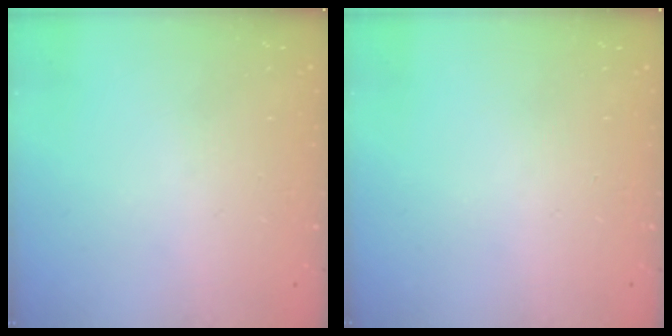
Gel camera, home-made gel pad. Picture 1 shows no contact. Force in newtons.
{"total": 0.0}